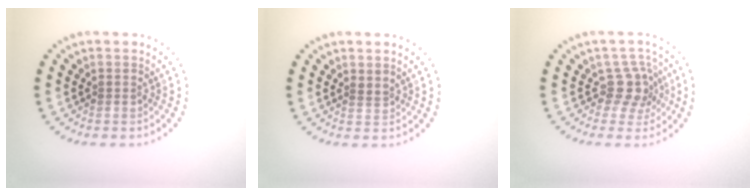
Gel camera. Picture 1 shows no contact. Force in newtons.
{"total": 0.5, "press": 0.4, "slide": 0.3}
{"total": 2.8, "press": 2.2, "slide": 1.8}